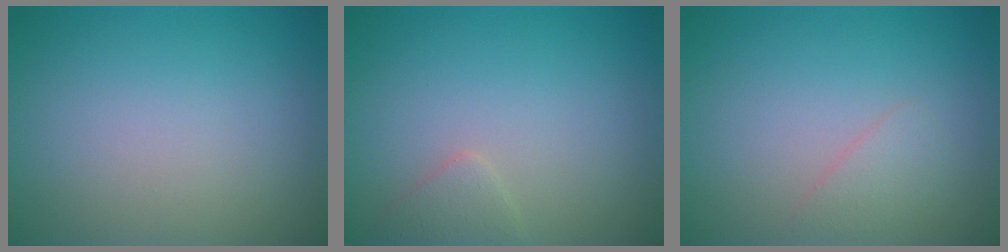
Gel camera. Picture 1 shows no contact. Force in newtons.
{"total": 1.3, "press": 1.3, "slide": 0.1}
{"total": 1.2, "press": 1.2, "slide": 0.0}